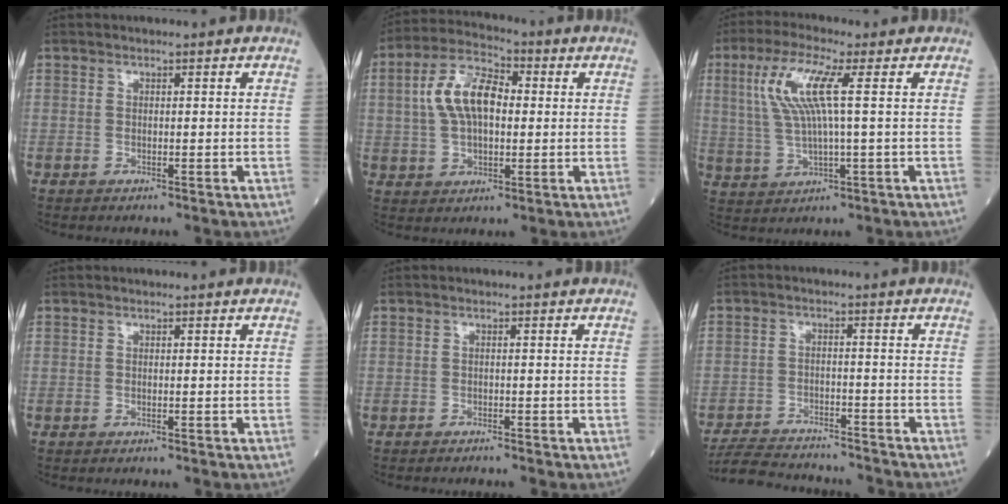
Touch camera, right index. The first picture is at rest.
{"total": 10.1, "force": [1.3, 5.1, 8.6], "torque": [-0.177, 0.026, 0.022]}
{"total": 8.9, "force": [2.4, 0.6, 8.5], "torque": [-0.193, 0.014, 0.047]}
{"total": 0.0}
{"total": 1.1, "force": [-1.1, -0.2, 0.0], "torque": [-0.001, -0.003, -0.017]}
{"total": 11.7, "force": [-11.2, 2.0, 2.7], "torque": [-0.050, 0.005, -0.171]}